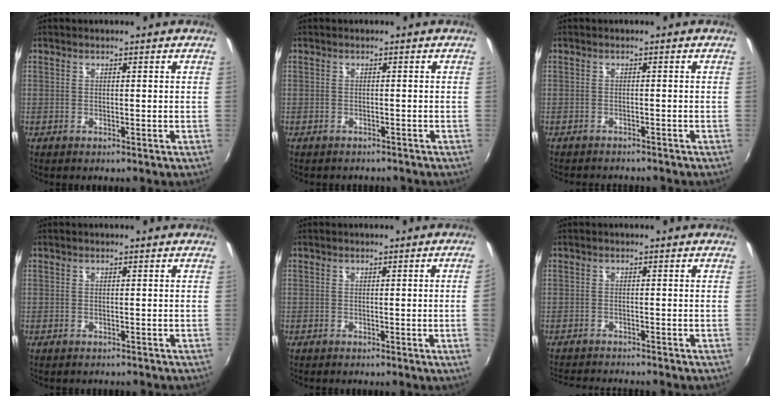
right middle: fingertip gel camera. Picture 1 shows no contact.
{"total": 2.1, "force": [-1.9, 0.7, 0.5], "torque": [-0.013, -0.012, -0.025]}
{"total": 3.7, "force": [-3.5, 0.8, 1.0], "torque": [-0.029, -0.013, -0.052]}
{"total": 0.8, "force": [-0.7, 0.4, 0.2], "torque": [-0.007, -0.003, -0.009]}
{"total": 2.3, "force": [-0.1, -1.4, 1.8], "torque": [-0.022, -0.013, 0.004]}
{"total": 5.5, "force": [-5.2, 0.5, 1.5], "torque": [-0.044, -0.015, -0.086]}